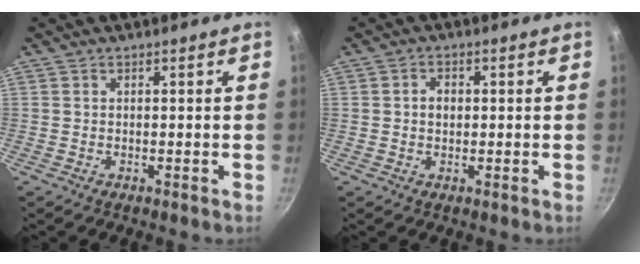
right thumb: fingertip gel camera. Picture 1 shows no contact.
{"total": 2.6, "force": [0.1, 2.0, 1.7], "torque": [-0.017, 0.006, 0.001]}